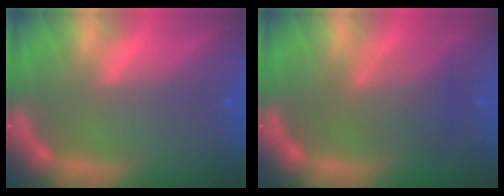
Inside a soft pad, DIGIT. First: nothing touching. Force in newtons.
{"total": 4.0}